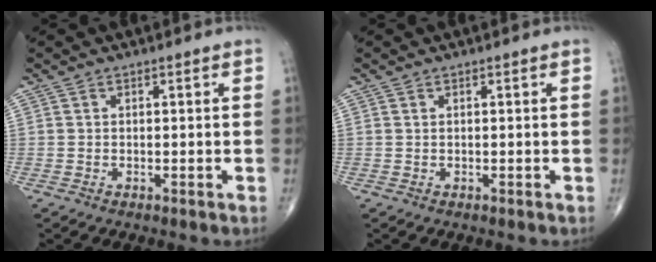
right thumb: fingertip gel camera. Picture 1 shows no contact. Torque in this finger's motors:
{"motor_torque": [-0.25, 0.02, 0.19, 0.44, 0.06]}